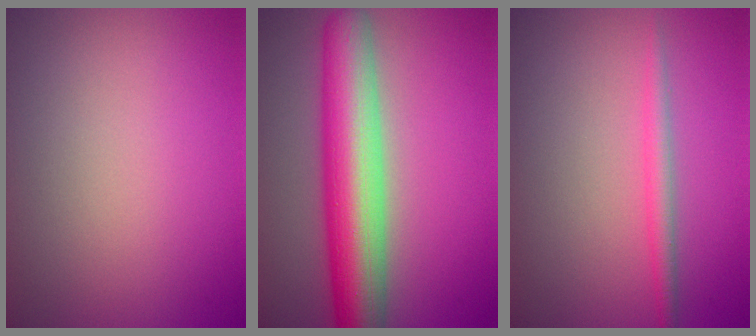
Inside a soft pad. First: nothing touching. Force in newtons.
{"total": 9.6, "press": 9.6, "slide": 0.3}
{"total": 1.9, "press": 1.9, "slide": 0.0}